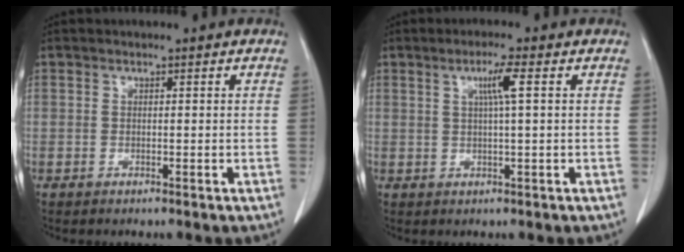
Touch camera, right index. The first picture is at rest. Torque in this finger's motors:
{"motor_torque": [0.45, 0.10, 0.19, 0.05]}